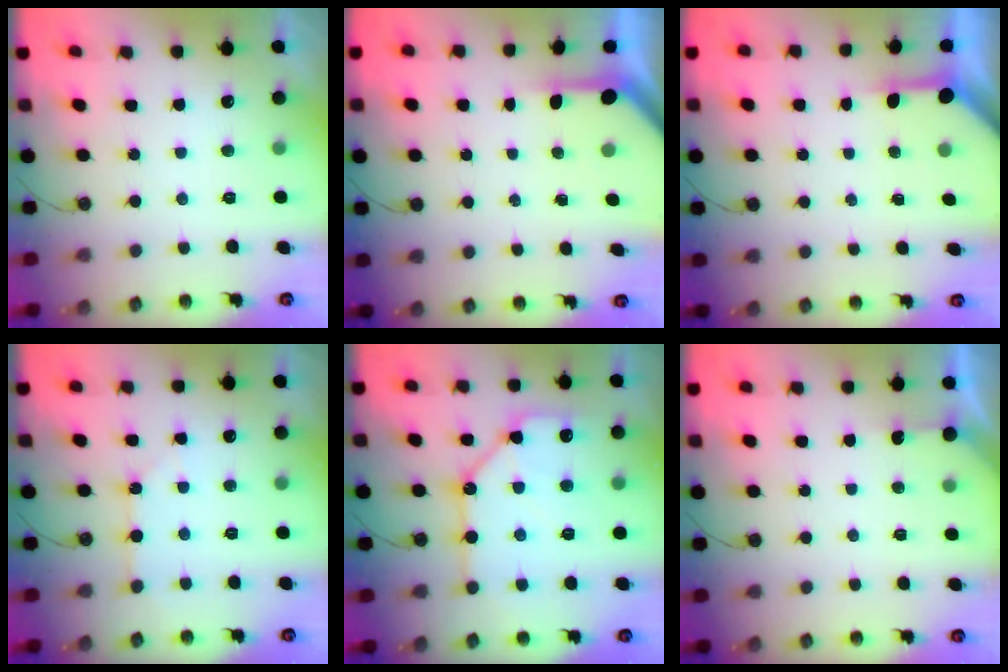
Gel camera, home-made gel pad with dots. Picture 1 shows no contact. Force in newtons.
{"total": 3.8, "press": 3.8, "slide": 0.3}
{"total": 3.4, "press": 3.4, "slide": 0.4}
{"total": 2.9, "press": 2.9, "slide": 0.5}
{"total": 13.5, "press": 13.4, "slide": 1.5}
{"total": 3.6, "press": 3.6, "slide": 0.3}